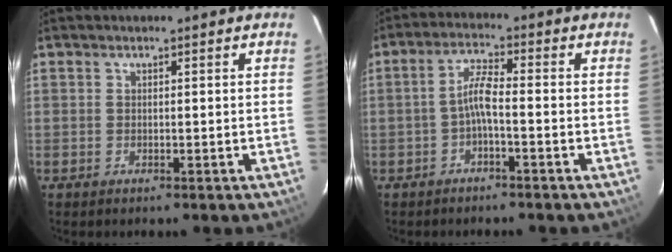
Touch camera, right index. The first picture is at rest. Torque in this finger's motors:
{"motor_torque": [0.46, -0.10, 0.15, 0.04]}